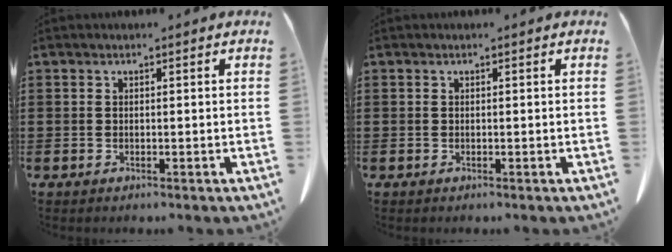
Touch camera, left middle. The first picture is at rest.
{"total": 0.0}